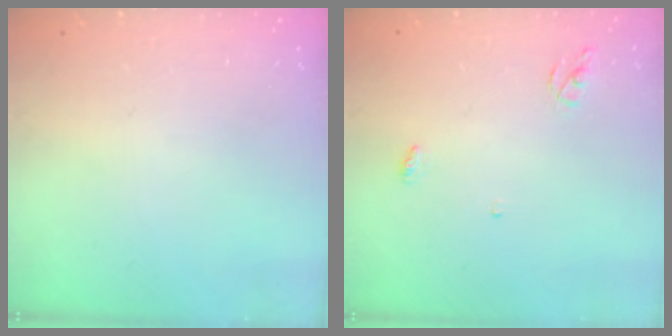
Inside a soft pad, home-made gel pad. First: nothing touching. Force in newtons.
{"total": 3.7, "press": 3.7, "slide": 0.1}